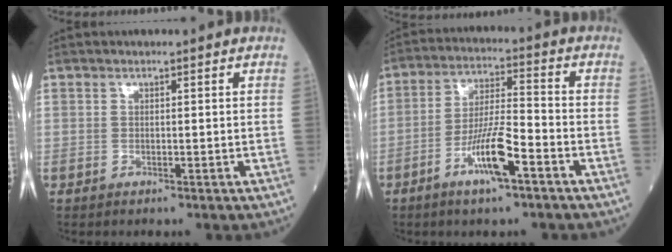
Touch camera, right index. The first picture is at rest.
{"total": 8.9, "force": [-4.5, 1.1, 7.7], "torque": [-0.151, -0.001, -0.080]}